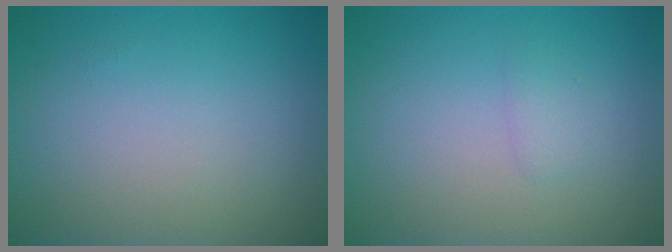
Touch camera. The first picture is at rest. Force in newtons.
{"total": 0.9, "press": 0.9, "slide": 0.1}